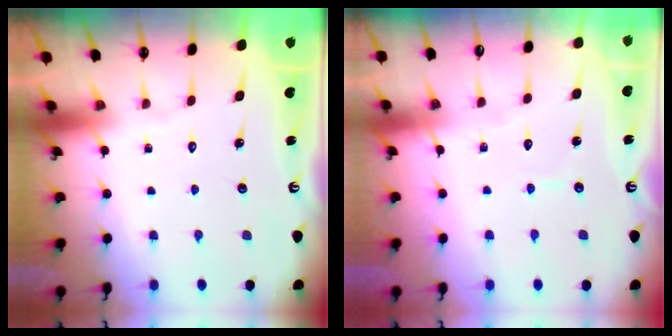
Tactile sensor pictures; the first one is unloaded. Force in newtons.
{"total": 3.8, "press": 3.8, "slide": 0.2}